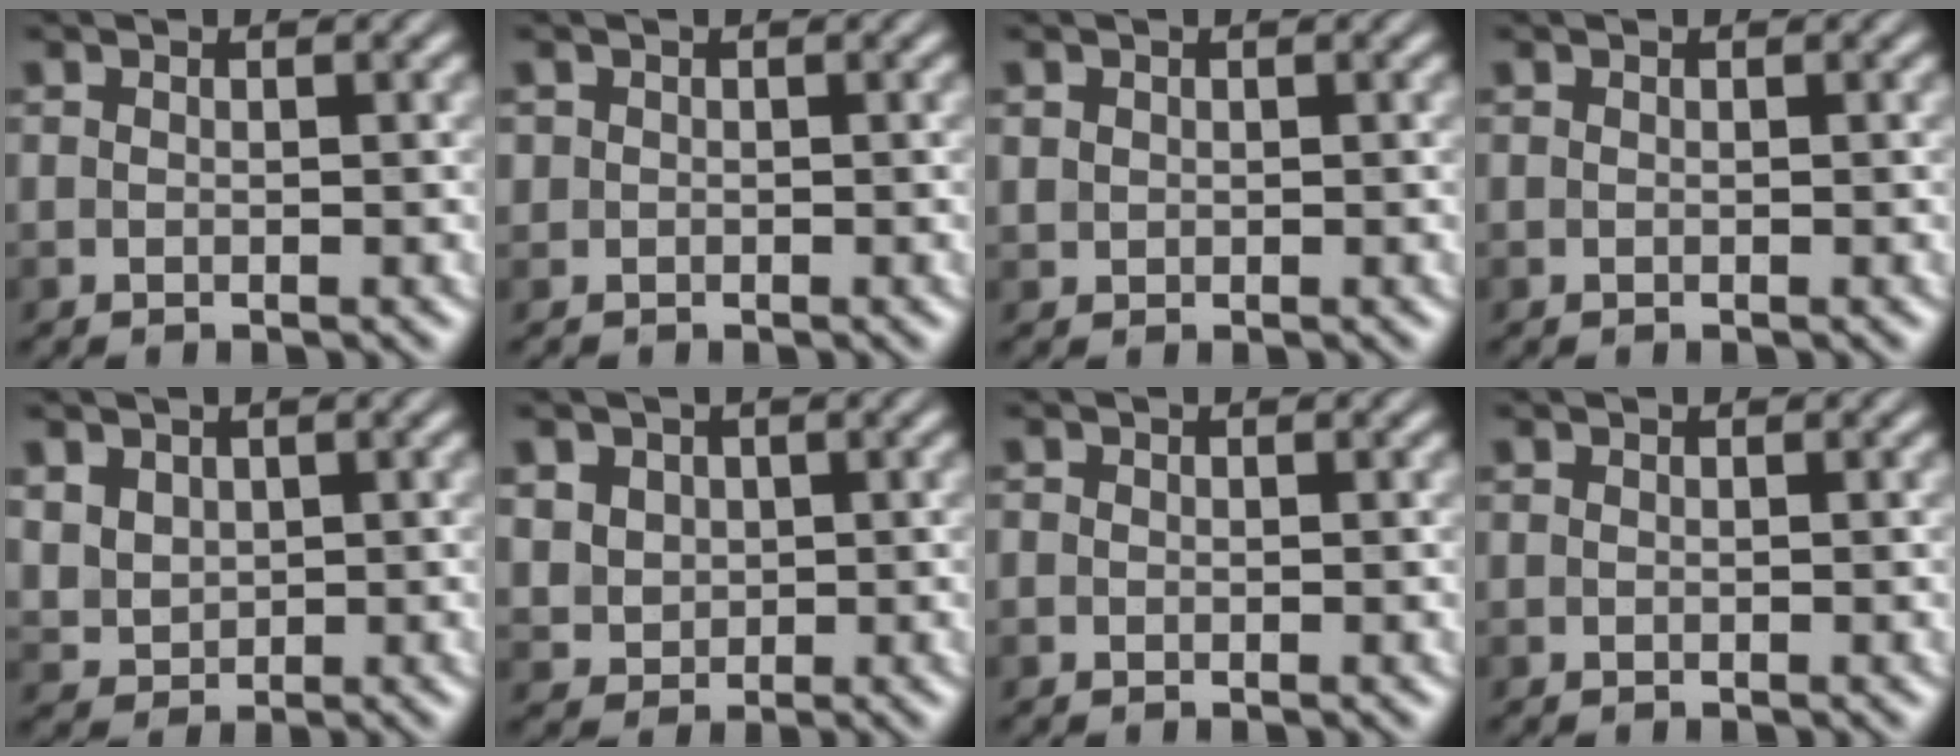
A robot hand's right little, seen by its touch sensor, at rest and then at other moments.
{"total": 0.8, "force": [0.1, 0.8, -0.1], "torque": [-0.004, -0.002, -0.001]}
{"total": 0.9, "force": [0.4, 0.8, 0.1], "torque": [-0.010, -0.002, 0.007]}
{"total": 0.0}
{"total": 2.4, "force": [0.9, 2.0, 0.9], "torque": [-0.035, -0.005, 0.027]}
{"total": 2.6, "force": [0.9, 2.3, 0.7], "torque": [-0.042, -0.001, 0.028]}
{"total": 0.6, "force": [-0.1, 0.5, 0.1], "torque": [-0.005, 0.000, -0.005]}
{"total": 0.0}